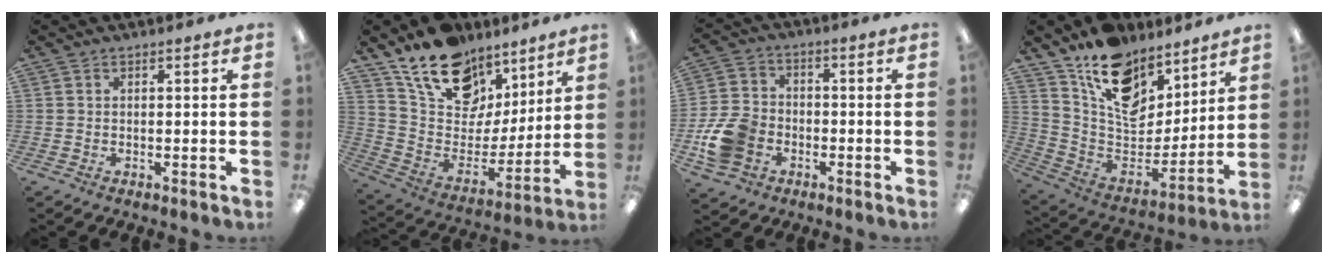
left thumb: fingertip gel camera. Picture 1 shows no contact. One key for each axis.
{"total": 18.5, "fx": 12.8, "fy": 11.2, "fz": 7.3, "tx": -0.135, "ty": -0.080, "tz": 0.236}
{"total": 11.3, "fx": -4.2, "fy": 8.8, "fz": 5.7, "tx": -0.124, "ty": 0.031, "tz": -0.076}
{"total": 16.4, "fx": 10.9, "fy": 9.8, "fz": 7.2, "tx": -0.129, "ty": -0.077, "tz": 0.202}